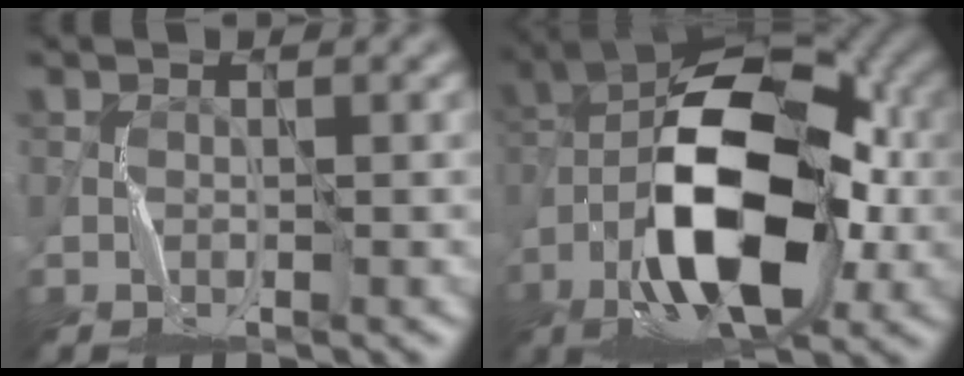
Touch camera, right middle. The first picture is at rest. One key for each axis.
{"total": 14.1, "fx": -3.4, "fy": 7.1, "fz": 11.7, "tx": -0.199, "ty": 0.014, "tz": -0.073}